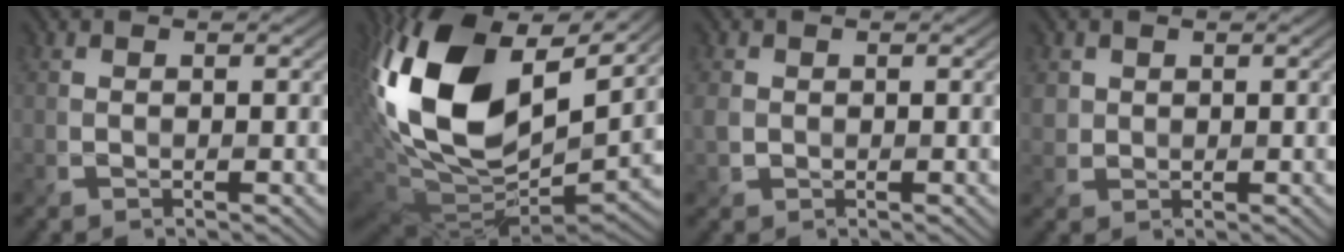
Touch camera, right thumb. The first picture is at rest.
{"total": 19.5, "force": [5.8, 11.9, 14.3], "torque": [-0.345, 0.000, 0.112]}
{"total": 1.9, "force": [0.2, 1.7, 0.7], "torque": [-0.031, -0.003, 0.004]}
{"total": 1.8, "force": [0.9, 1.6, 0.1], "torque": [-0.012, -0.002, 0.021]}